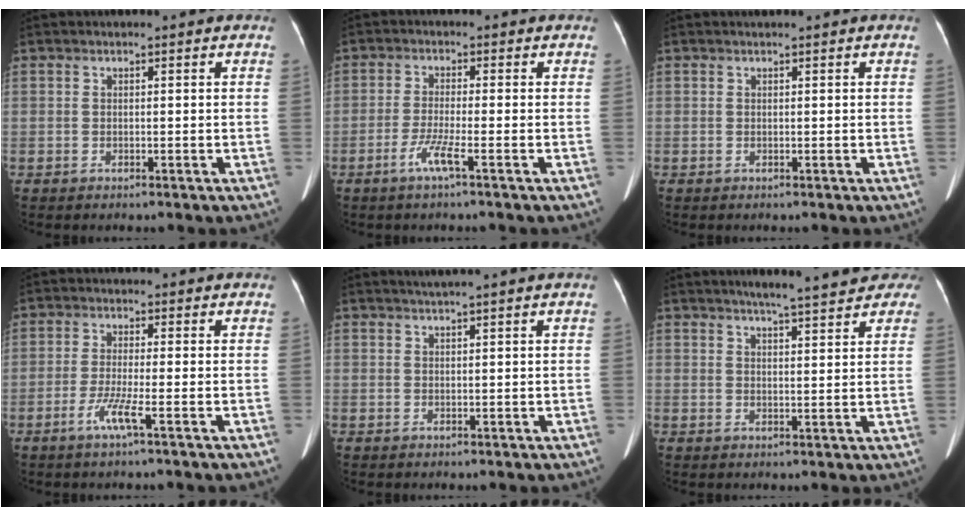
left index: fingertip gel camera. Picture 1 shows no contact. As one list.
[{"total": 3.6, "force": [-2.0, -0.4, 2.9], "torque": [-0.063, -0.008, -0.043]}, {"total": 0.0}, {"total": 3.7, "force": [-1.9, -0.5, 3.1], "torque": [-0.067, -0.009, -0.041]}, {"total": 0.7, "force": [0.5, -0.2, 0.5], "torque": [-0.013, 0.005, 0.015]}, {"total": 10.6, "force": [8.7, 1.9, 5.8], "torque": [-0.067, 0.016, 0.097]}]